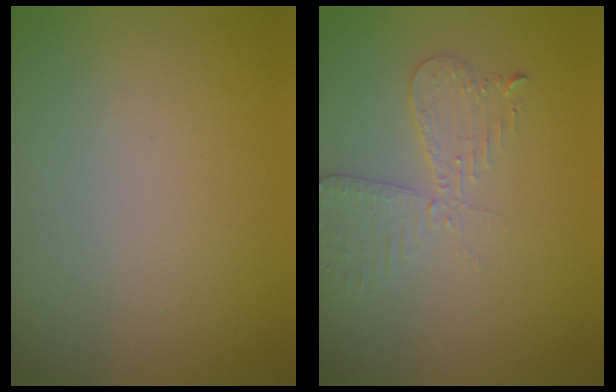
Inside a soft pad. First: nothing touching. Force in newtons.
{"total": 2.7, "press": 2.4, "slide": 1.1}